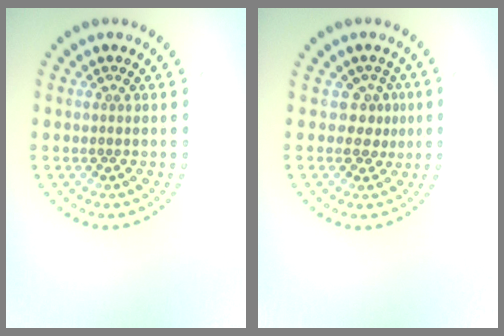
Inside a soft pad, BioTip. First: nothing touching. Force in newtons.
{"total": 2.1, "press": 1.4, "slide": 1.6}